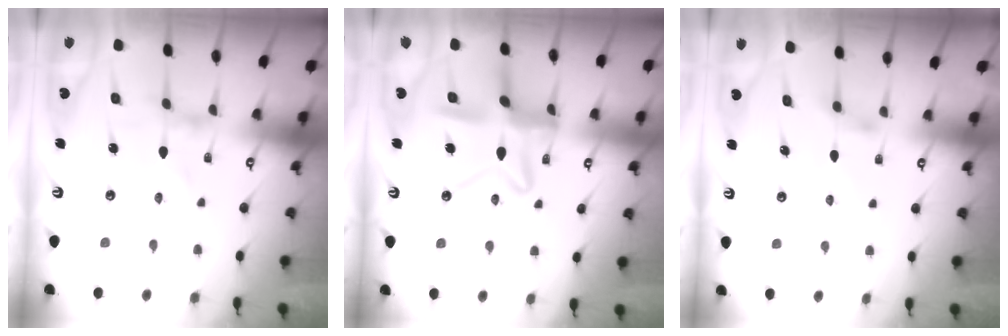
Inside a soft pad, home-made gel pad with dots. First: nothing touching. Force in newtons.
{"total": 13.2, "press": 13.2, "slide": 1.3}
{"total": 2.5, "press": 2.5, "slide": 0.5}